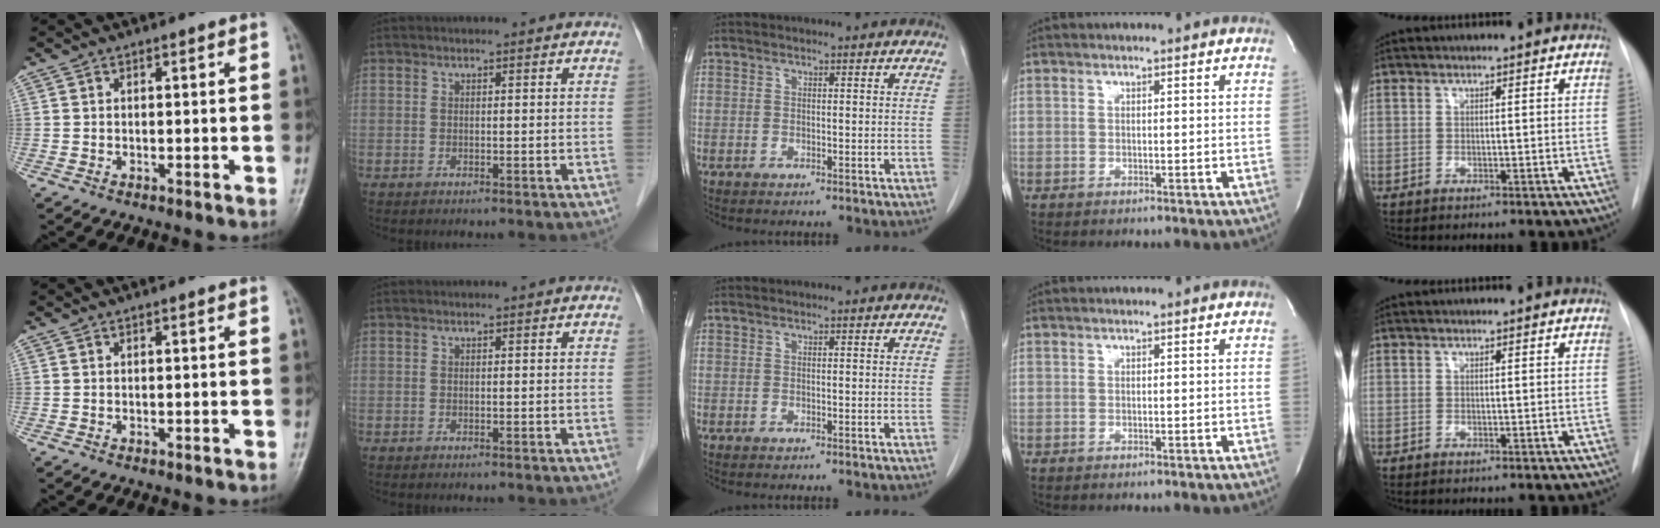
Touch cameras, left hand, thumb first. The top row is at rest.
{}